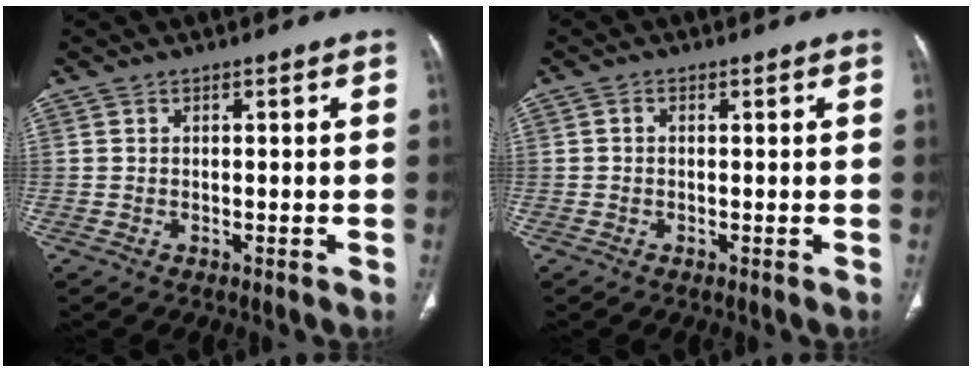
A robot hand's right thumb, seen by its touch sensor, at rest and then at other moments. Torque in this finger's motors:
{"motor_torque": [-0.53, -0.22, -0.02, 0.50, 0.01]}